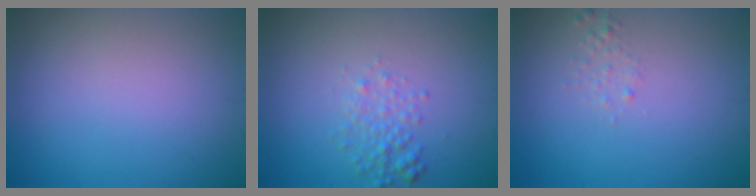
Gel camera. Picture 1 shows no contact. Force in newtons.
{"total": 1.8, "press": 1.8, "slide": 0.1}
{"total": 0.8, "press": 0.8, "slide": 0.1}